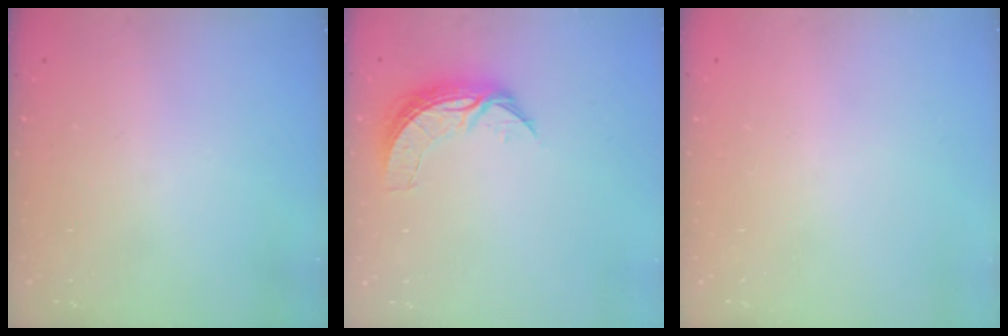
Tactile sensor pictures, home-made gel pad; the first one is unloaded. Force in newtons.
{"total": 7.3, "press": 7.3, "slide": 0.2}
{"total": 0.0}